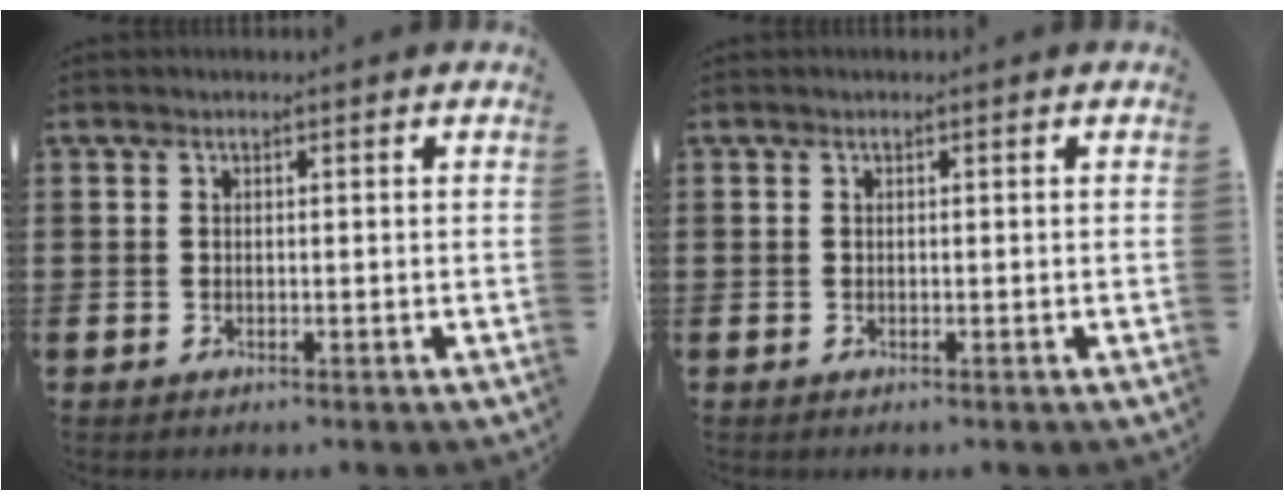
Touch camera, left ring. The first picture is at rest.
{"total": 0.0}